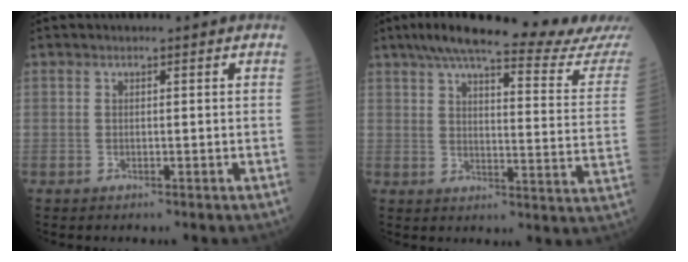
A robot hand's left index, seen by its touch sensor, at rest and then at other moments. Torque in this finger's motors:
{"motor_torque": [0.79, -1.00, 0.07, 0.04]}